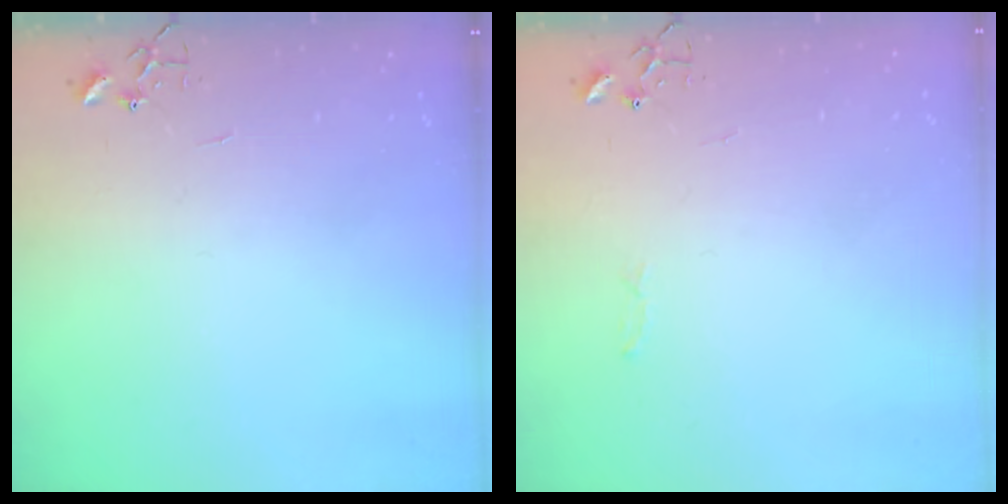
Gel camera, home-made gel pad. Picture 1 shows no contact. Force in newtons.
{"total": 2.8, "press": 2.8, "slide": 0.4}